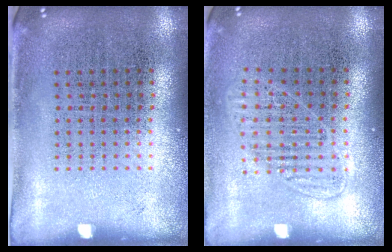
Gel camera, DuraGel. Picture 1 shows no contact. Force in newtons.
{"total": 1.3, "press": 1.2, "slide": 0.7}